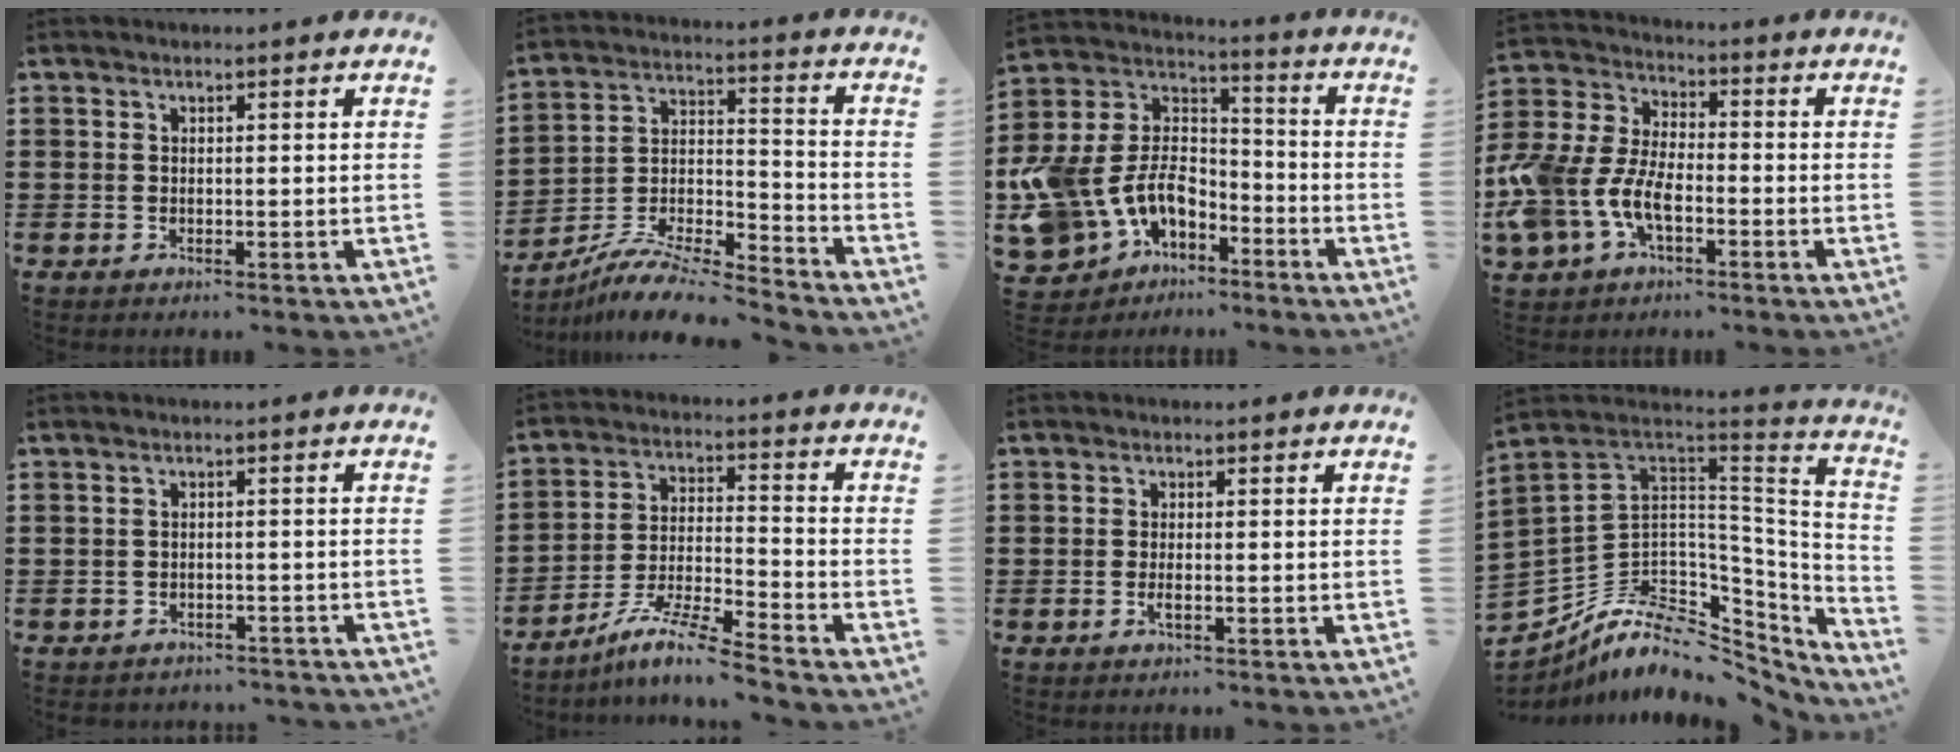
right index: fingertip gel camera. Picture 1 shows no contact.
{"total": 9.3, "force": [-8.7, 1.0, 3.3], "torque": [-0.060, 0.011, -0.173]}
{"total": 11.2, "force": [-5.5, 8.4, 5.1], "torque": [-0.160, 0.004, -0.107]}
{"total": 8.4, "force": [-3.8, 5.0, 5.6], "torque": [-0.172, -0.017, -0.087]}
{"total": 1.8, "force": [-1.8, 0.3, -0.1], "torque": [-0.005, 0.000, -0.039]}
{"total": 8.7, "force": [-7.4, 0.1, 4.5], "torque": [-0.094, 0.000, -0.149]}
{"total": 1.4, "force": [-0.4, 0.4, 1.3], "torque": [-0.031, -0.004, -0.009]}
{"total": 9.9, "force": [-4.4, 6.5, 6.1], "torque": [-0.149, -0.011, -0.076]}